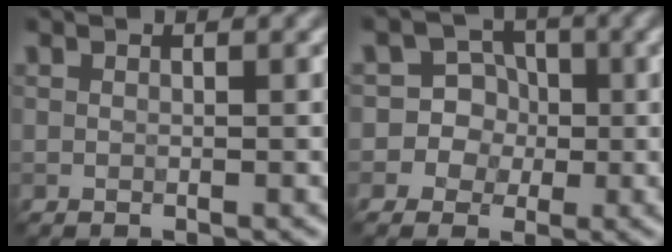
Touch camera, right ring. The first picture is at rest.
{"total": 6.5, "force": [-0.3, 6.4, 1.1], "torque": [-0.012, 0.034, -0.021]}